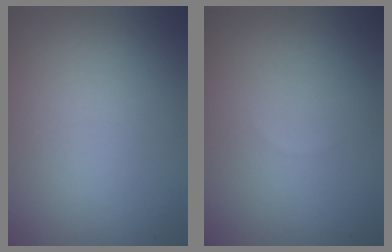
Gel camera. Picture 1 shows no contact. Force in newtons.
{"total": 0.0}